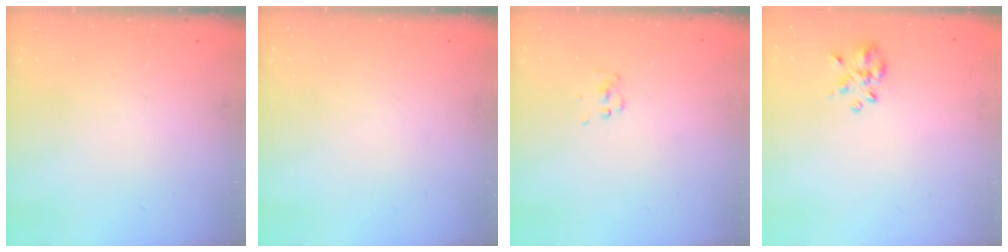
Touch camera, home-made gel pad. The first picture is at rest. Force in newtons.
{"total": 0.0}
{"total": 1.5, "press": 1.5, "slide": 0.2}
{"total": 3.2, "press": 2.9, "slide": 1.3}